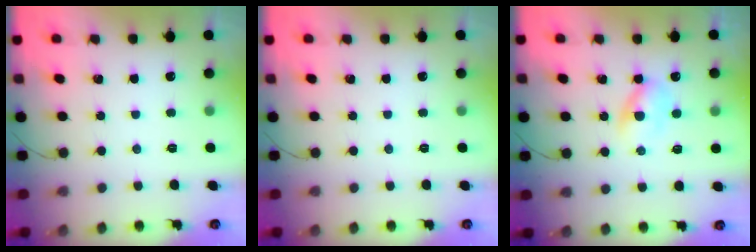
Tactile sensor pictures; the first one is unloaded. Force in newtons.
{"total": 0.0}
{"total": 4.0, "press": 3.8, "slide": 1.1}